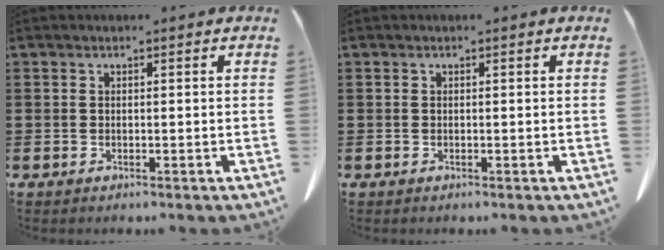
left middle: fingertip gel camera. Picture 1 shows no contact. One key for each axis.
{"total": 0.0}